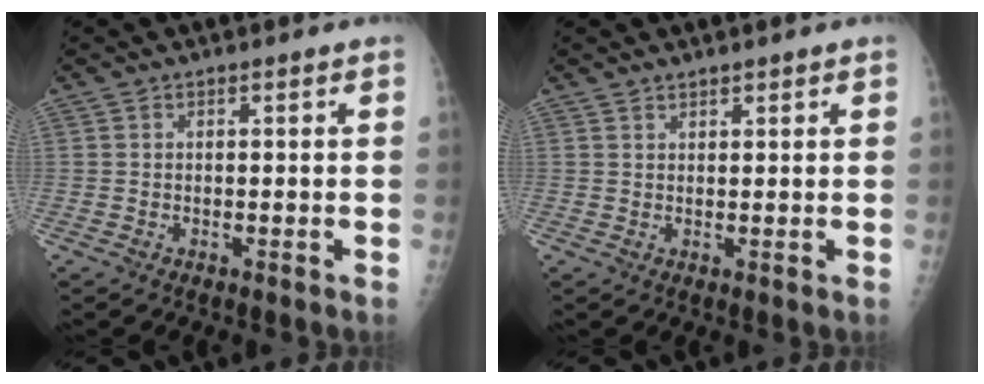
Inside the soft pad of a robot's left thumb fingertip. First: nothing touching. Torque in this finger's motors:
{"motor_torque": [-0.33, -0.30, -0.13, -0.29, -0.02]}